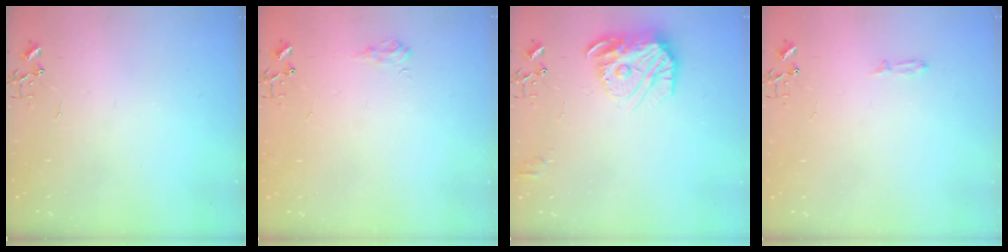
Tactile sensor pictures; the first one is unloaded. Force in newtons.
{"total": 7.3, "press": 7.3, "slide": 0.8}
{"total": 15.5, "press": 15.5, "slide": 1.2}
{"total": 3.0, "press": 2.9, "slide": 0.5}